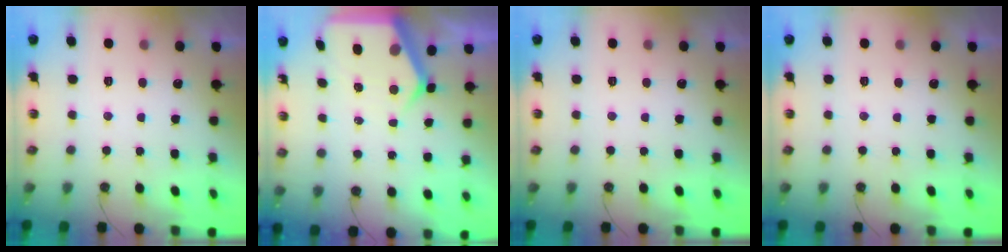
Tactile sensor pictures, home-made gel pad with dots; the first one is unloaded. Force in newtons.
{"total": 8.1, "press": 8.0, "slide": 0.9}
{"total": 0.0}
{"total": 0.0}